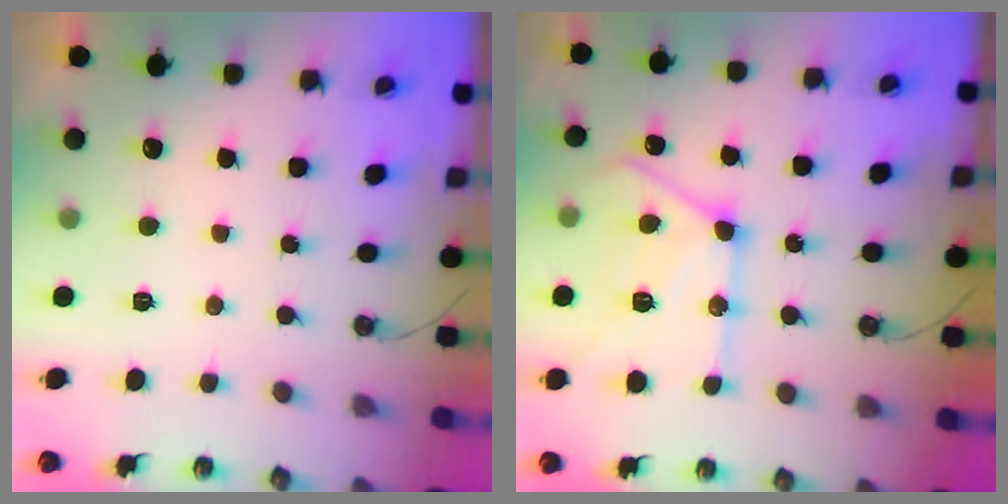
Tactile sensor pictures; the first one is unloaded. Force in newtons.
{"total": 17.8, "press": 17.8, "slide": 1.6}